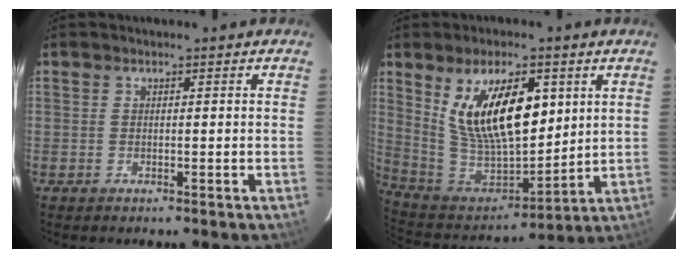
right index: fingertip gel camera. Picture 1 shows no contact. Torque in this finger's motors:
{"motor_torque": [0.89, 0.47, 1.05, 0.21]}